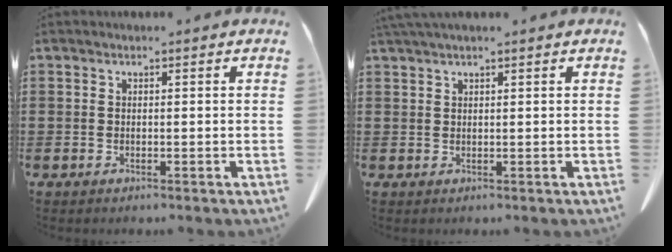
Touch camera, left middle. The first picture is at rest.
{"total": 1.3, "force": [1.0, 0.0, 0.7], "torque": [-0.017, 0.001, 0.020]}